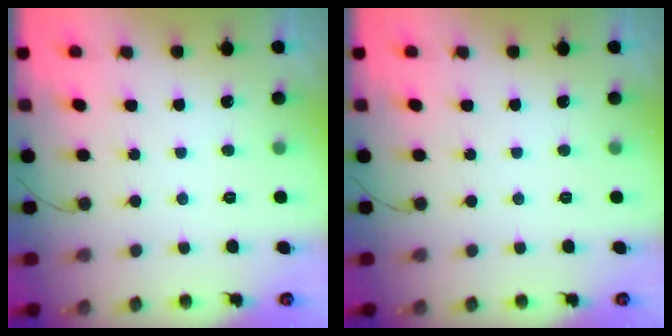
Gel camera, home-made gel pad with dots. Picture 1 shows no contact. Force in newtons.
{"total": 0.0}